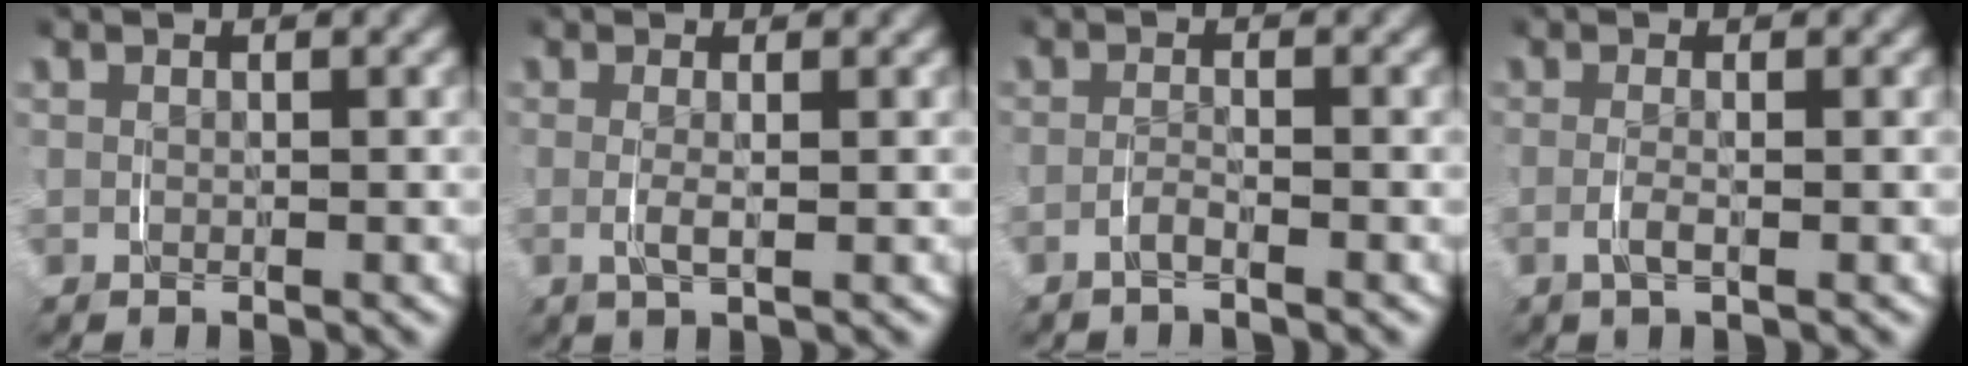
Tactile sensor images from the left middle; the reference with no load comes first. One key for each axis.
{"total": 1.5, "fx": -0.2, "fy": 0.0, "fz": 1.5, "tx": -0.028, "ty": -0.006, "tz": -0.002}
{"total": 1.3, "fx": -1.2, "fy": -0.2, "fz": 0.5, "tx": -0.012, "ty": -0.002, "tz": -0.025}
{"total": 1.4, "fx": -0.6, "fy": -0.1, "fz": 1.2, "tx": -0.028, "ty": -0.008, "tz": -0.011}